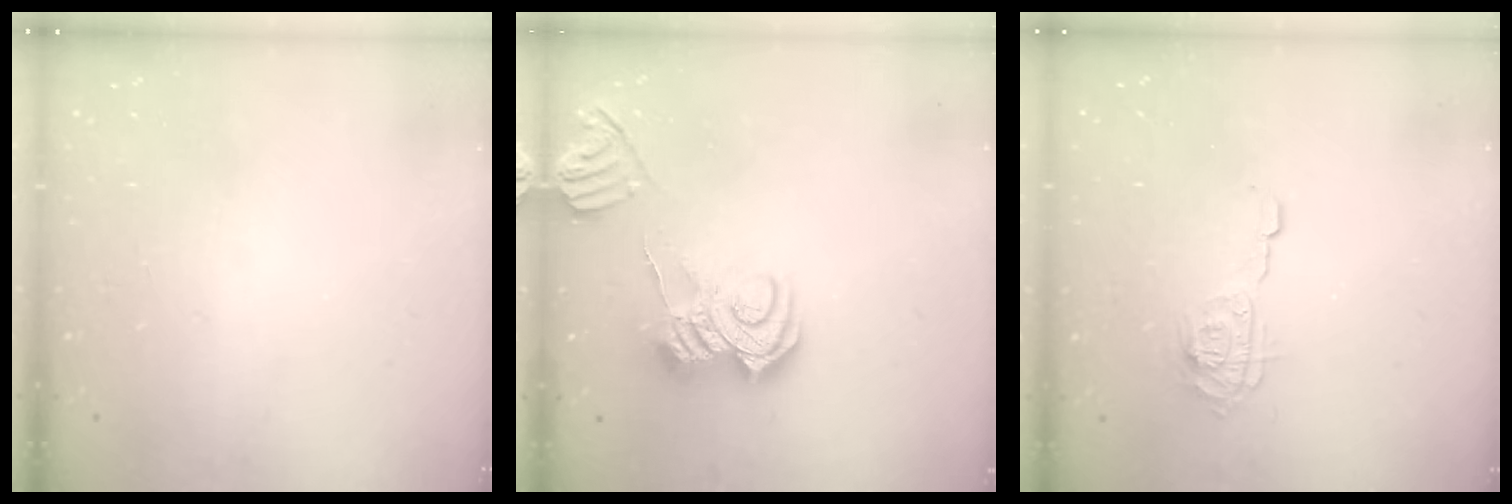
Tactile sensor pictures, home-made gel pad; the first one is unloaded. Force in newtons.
{"total": 11.2, "press": 11.2, "slide": 1.3}
{"total": 9.5, "press": 9.4, "slide": 0.6}